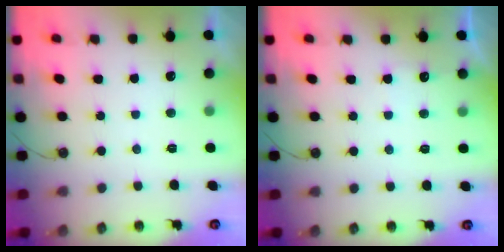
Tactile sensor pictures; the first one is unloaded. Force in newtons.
{"total": 3.9, "press": 3.9, "slide": 0.5}